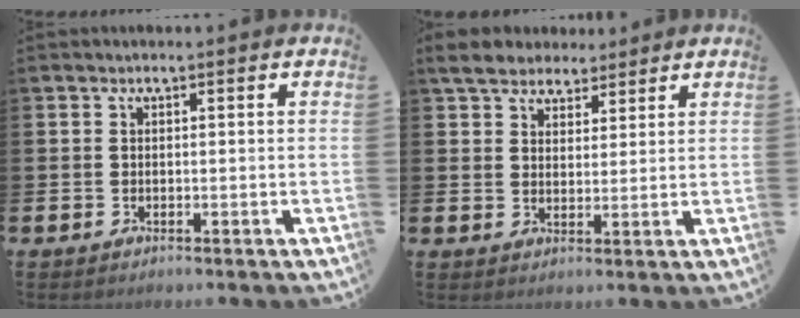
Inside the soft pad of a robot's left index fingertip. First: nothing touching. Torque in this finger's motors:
{"motor_torque": [2.14, 0.00, 0.70, 0.21]}